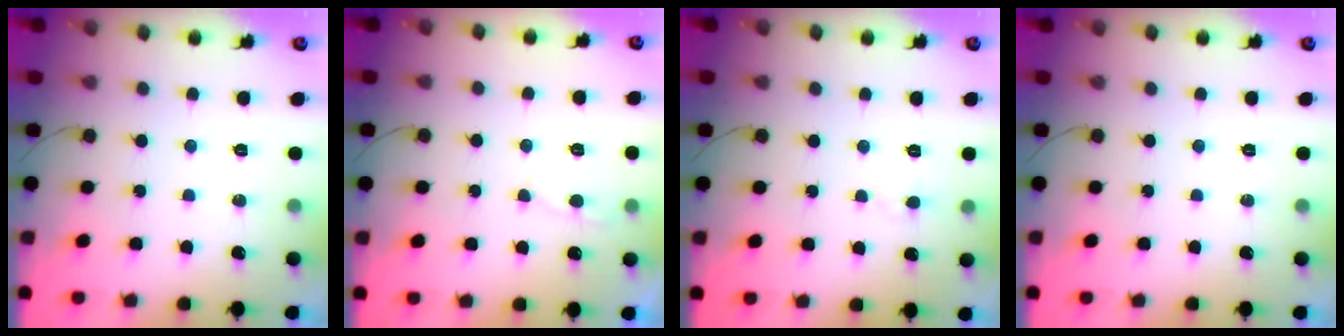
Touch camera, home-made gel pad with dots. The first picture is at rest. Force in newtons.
{"total": 3.5, "press": 3.5, "slide": 0.4}
{"total": 2.2, "press": 2.2, "slide": 0.2}
{"total": 0.0}